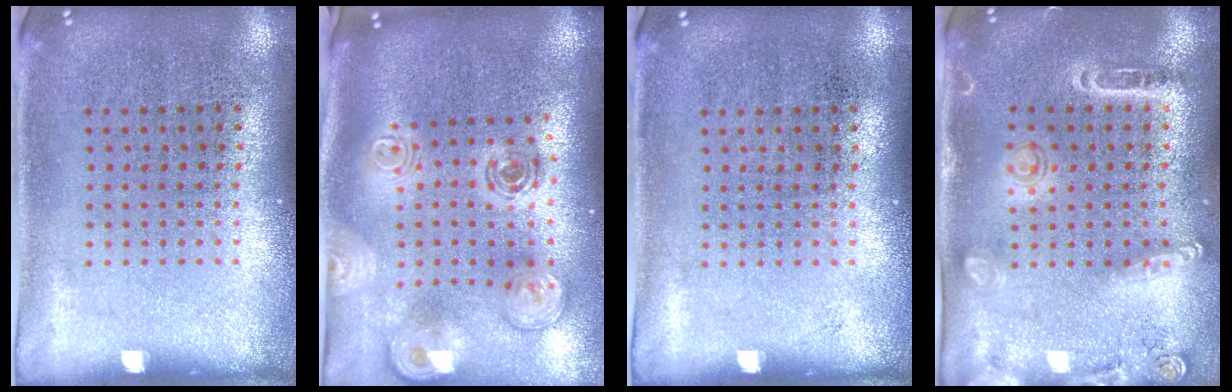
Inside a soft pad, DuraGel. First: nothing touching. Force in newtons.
{"total": 2.3, "press": 1.8, "slide": 1.5}
{"total": 0.0}
{"total": 1.6, "press": 1.5, "slide": 0.6}